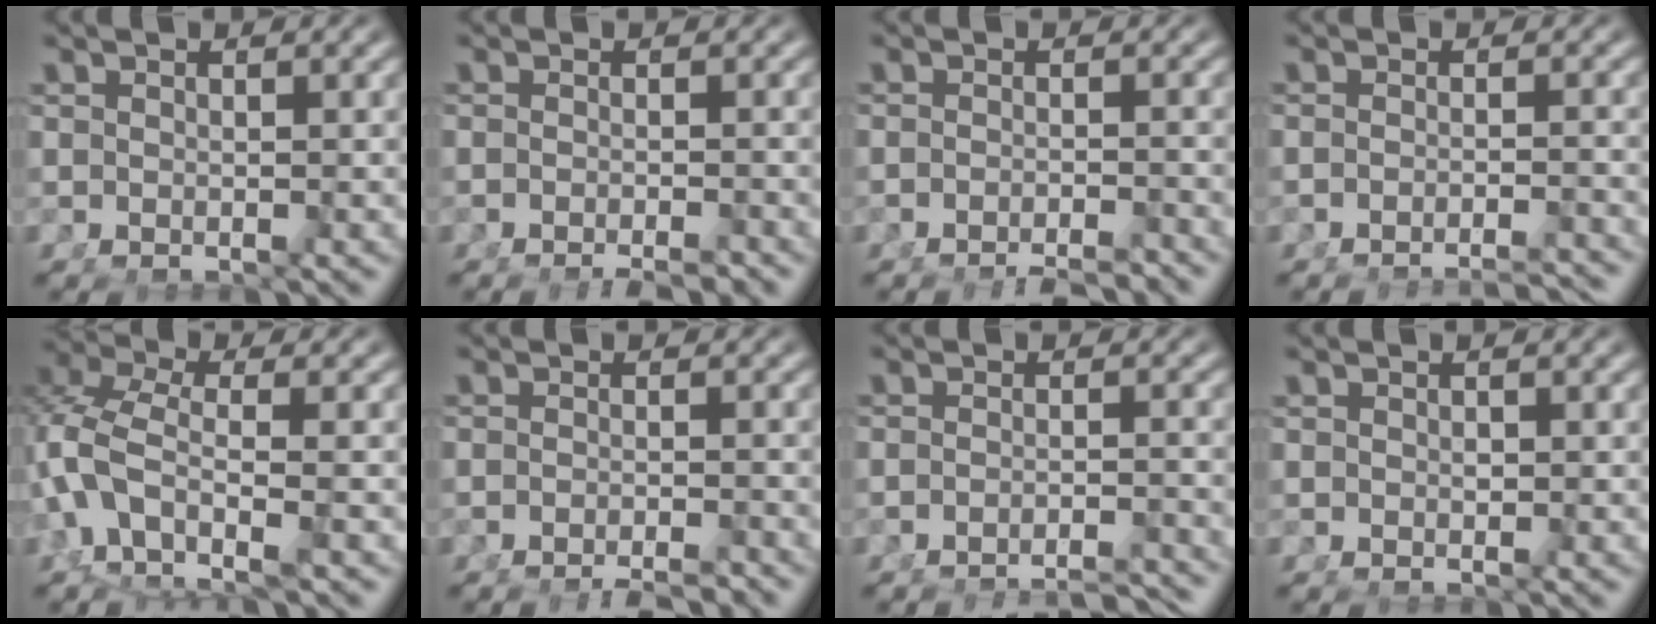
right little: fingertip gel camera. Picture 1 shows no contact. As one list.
[{"total": 3.0, "force": [-2.7, 0.4, 1.1], "torque": [-0.012, -0.005, -0.041]}, {"total": 3.6, "force": [-3.5, 0.4, 0.9], "torque": [-0.005, -0.005, -0.056]}, {"total": 4.9, "force": [-4.7, 0.3, 1.1], "torque": [-0.006, -0.007, -0.075]}, {"total": 5.3, "force": [-1.4, 3.2, 4.0], "torque": [-0.120, -0.041, -0.006]}, {"total": 3.2, "force": [-3.1, 0.4, 1.0], "torque": [-0.007, -0.004, -0.050]}, {"total": 6.6, "force": [-6.4, 0.6, 1.2], "torque": [-0.004, -0.012, -0.100]}, {"total": 0.5, "force": [0.0, 0.4, 0.3], "torque": [-0.007, -0.006, 0.003]}]